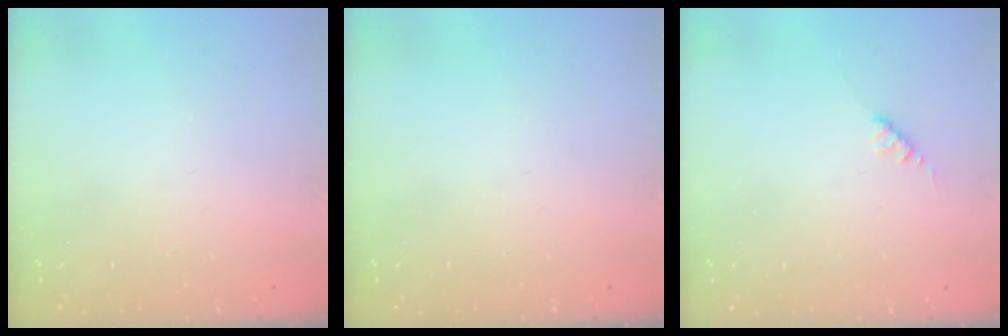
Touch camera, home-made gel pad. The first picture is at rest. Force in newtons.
{"total": 0.0}
{"total": 2.8, "press": 2.8, "slide": 0.4}